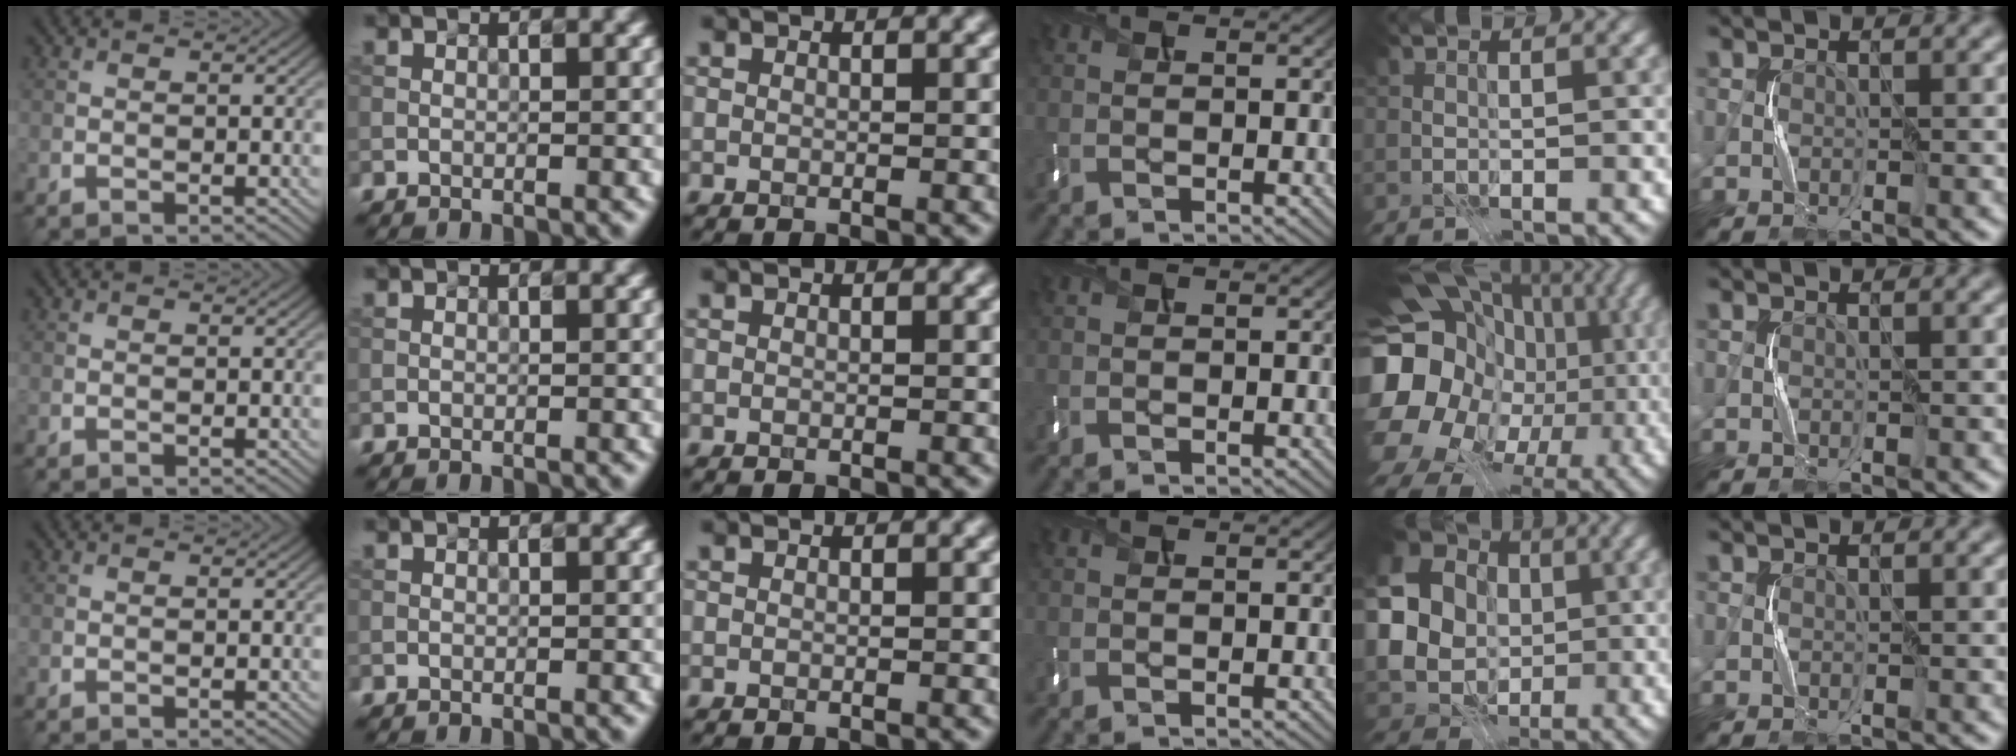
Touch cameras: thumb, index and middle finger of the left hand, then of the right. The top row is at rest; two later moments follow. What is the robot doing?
{"motion": "press", "object": "keyboard"}